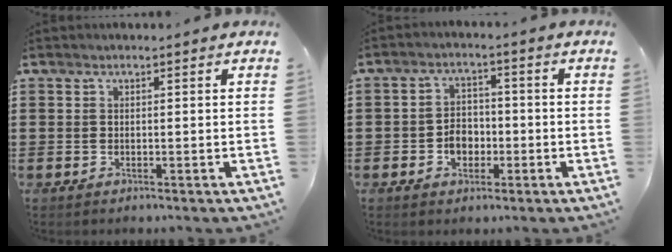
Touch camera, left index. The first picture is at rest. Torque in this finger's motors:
{"motor_torque": [0.49, 0.55, 0.14, 0.03]}